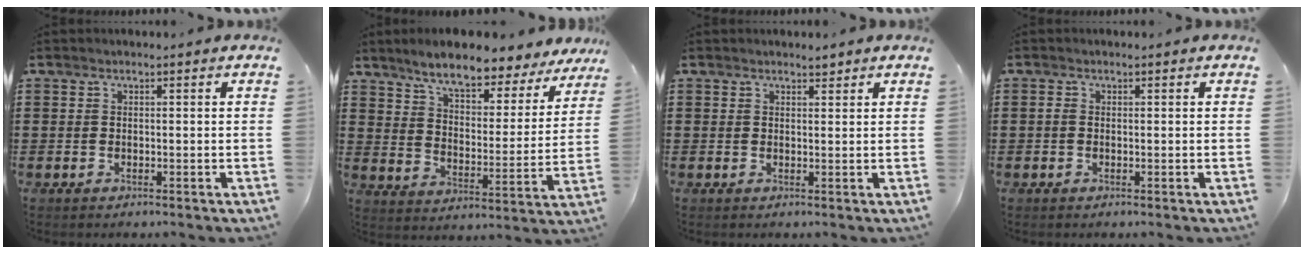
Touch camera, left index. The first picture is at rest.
{"total": 7.8, "force": [7.0, 1.0, 3.4], "torque": [-0.087, -0.038, 0.117]}
{"total": 1.6, "force": [1.4, 0.4, 0.5], "torque": [-0.004, -0.001, 0.026]}
{"total": 0.7, "force": [-0.3, 0.4, 0.5], "torque": [-0.011, -0.001, -0.006]}